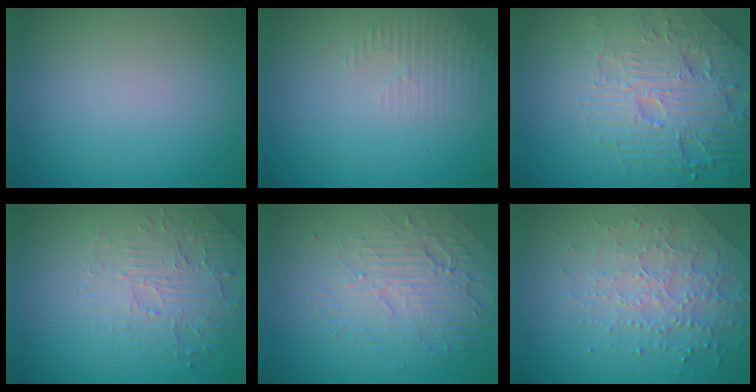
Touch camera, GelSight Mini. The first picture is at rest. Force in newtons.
{"total": 1.9, "press": 1.8, "slide": 0.6}
{"total": 6.8, "press": 5.6, "slide": 3.7}
{"total": 2.6, "press": 2.1, "slide": 1.5}
{"total": 4.5, "press": 3.9, "slide": 2.2}
{"total": 3.0, "press": 2.8, "slide": 1.1}